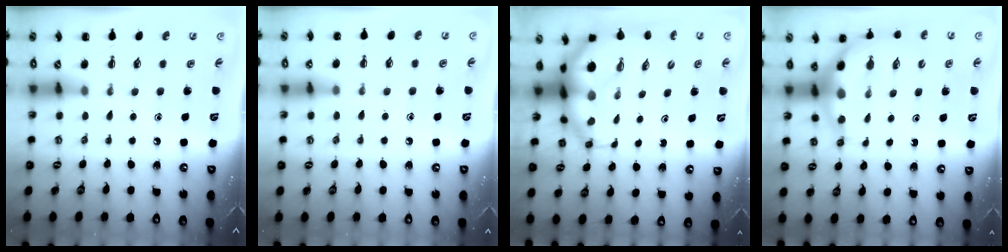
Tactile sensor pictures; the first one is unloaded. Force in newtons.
{"total": 5.9, "press": 5.7, "slide": 1.6}
{"total": 8.8, "press": 8.5, "slide": 2.3}
{"total": 6.7, "press": 6.6, "slide": 1.6}